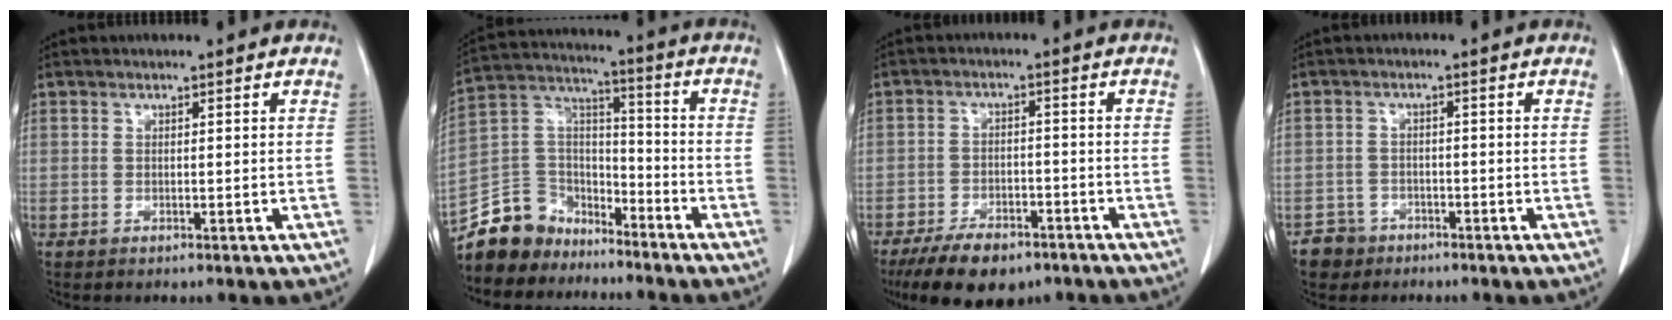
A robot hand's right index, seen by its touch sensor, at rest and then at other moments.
{"total": 11.4, "force": [-9.4, 6.3, 1.5], "torque": [-0.040, 0.054, -0.176]}
{"total": 9.8, "force": [-7.2, 4.2, 5.1], "torque": [-0.085, -0.007, -0.117]}
{"total": 3.5, "force": [-2.3, 2.6, -0.3], "torque": [0.006, 0.010, -0.038]}